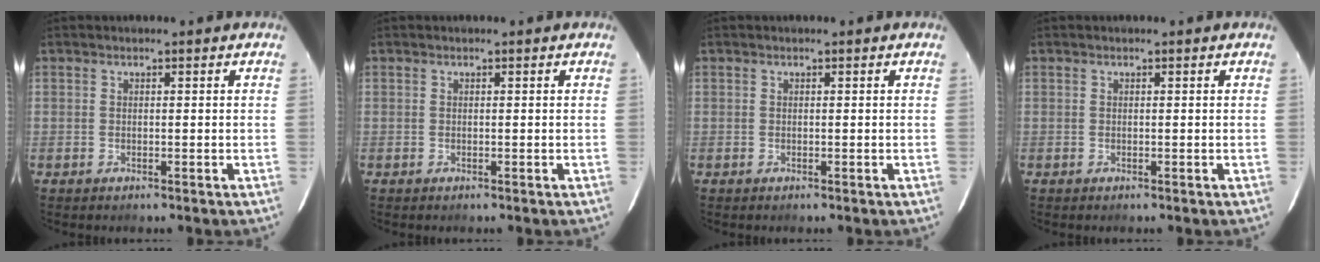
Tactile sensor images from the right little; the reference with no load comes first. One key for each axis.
{"total": 0.0}
{"total": 0.0}
{"total": 0.0}